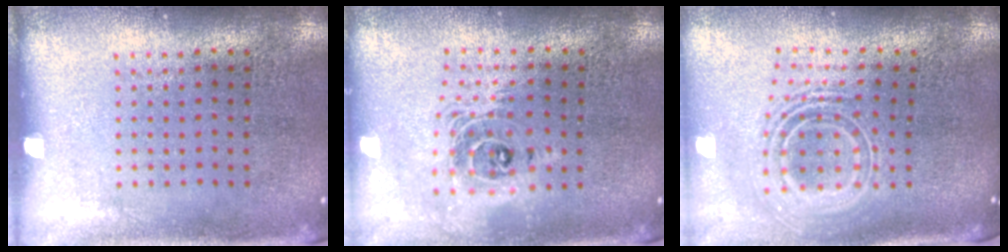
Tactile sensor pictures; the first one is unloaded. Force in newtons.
{"total": 2.0, "press": 1.5, "slide": 1.3}
{"total": 2.5, "press": 1.7, "slide": 1.8}